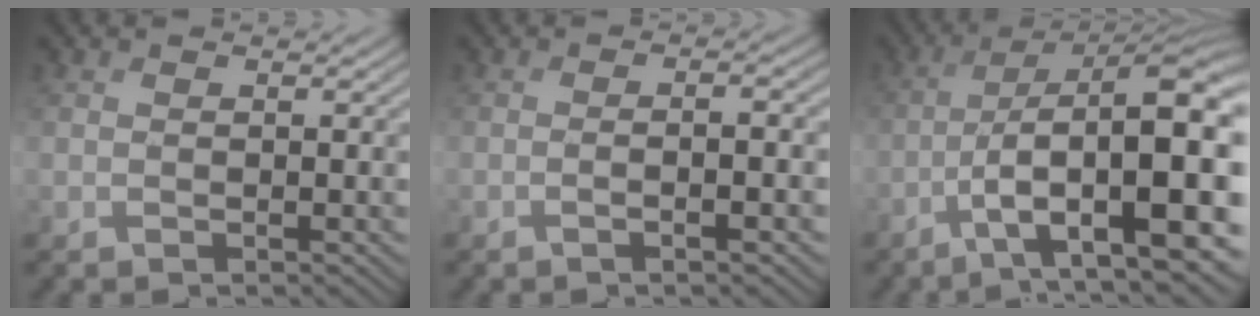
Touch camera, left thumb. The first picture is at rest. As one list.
[{"total": 3.2, "force": [-1.0, 0.8, 3.0], "torque": [-0.045, 0.006, -0.021]}, {"total": 15.0, "force": [-4.4, 5.3, 13.3], "torque": [-0.193, 0.001, -0.066]}]